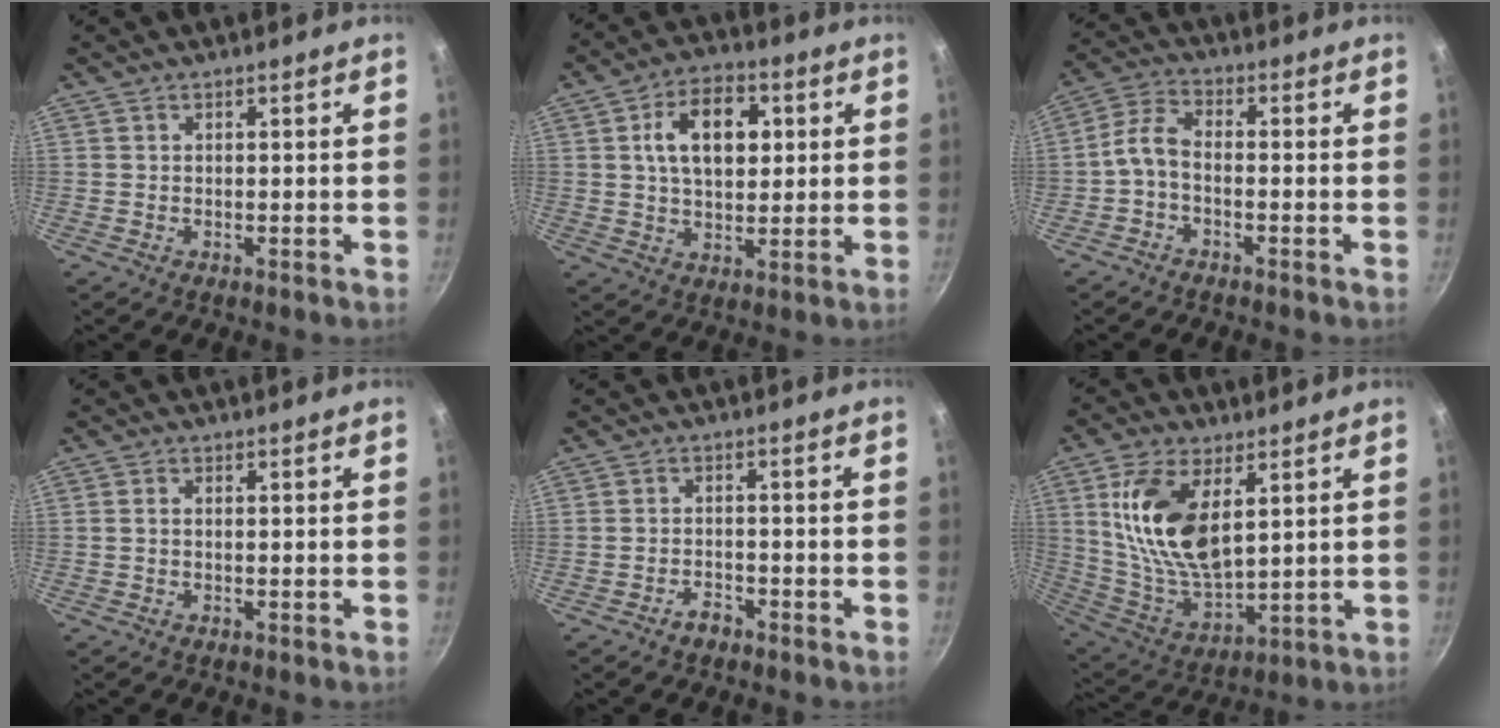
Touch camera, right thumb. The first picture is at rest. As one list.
[{"total": 12.4, "force": [2.8, 7.8, 9.3], "torque": [-0.128, 0.005, 0.040]}, {"total": 4.9, "force": [-1.8, 2.3, 3.9], "torque": [-0.093, 0.029, -0.048]}, {"total": 1.0, "force": [0.0, 0.6, 0.8], "torque": [-0.017, 0.004, -0.002]}, {"total": 2.6, "force": [-2.0, 1.3, 1.0], "torque": [-0.010, 0.025, -0.029]}, {"total": 17.3, "force": [5.3, 8.9, 13.9], "torque": [-0.254, -0.031, 0.112]}]